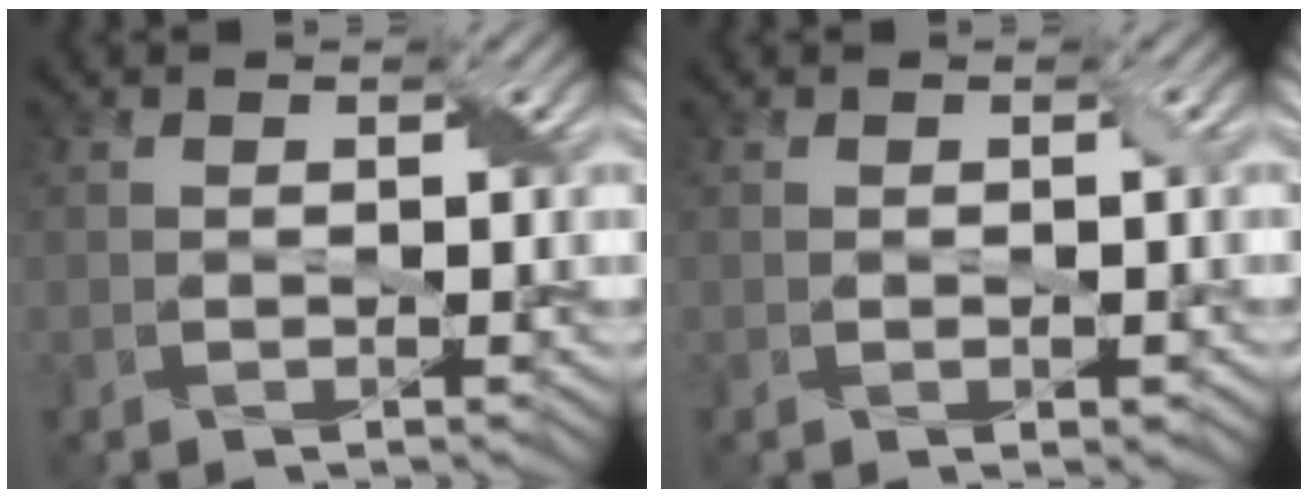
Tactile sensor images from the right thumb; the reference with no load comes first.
{"total": 1.0, "force": [-0.2, 0.5, 0.8], "torque": [-0.012, -0.001, 0.002]}